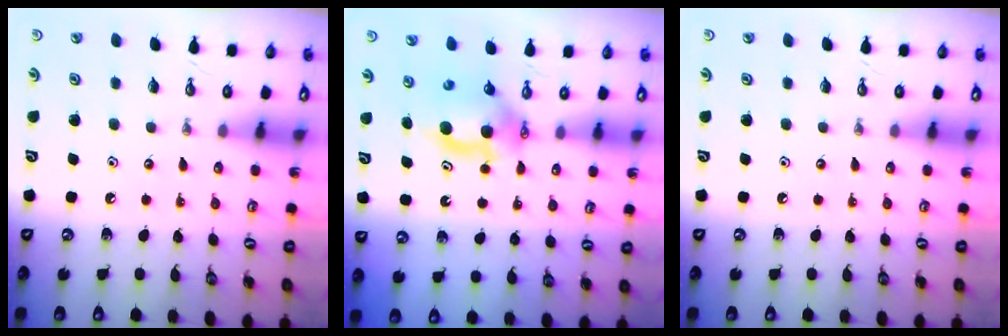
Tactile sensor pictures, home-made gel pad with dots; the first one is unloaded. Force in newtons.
{"total": 6.4, "press": 6.1, "slide": 2.1}
{"total": 0.0}